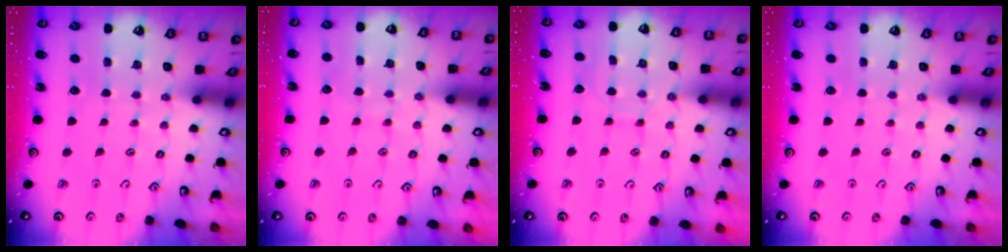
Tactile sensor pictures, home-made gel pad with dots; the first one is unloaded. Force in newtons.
{"total": 4.8, "press": 4.7, "slide": 0.6}
{"total": 6.1, "press": 6.1, "slide": 0.6}
{"total": 0.0}